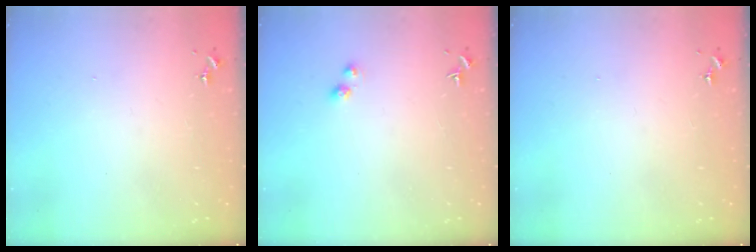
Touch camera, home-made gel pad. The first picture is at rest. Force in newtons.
{"total": 3.2, "press": 3.1, "slide": 0.6}
{"total": 0.0}